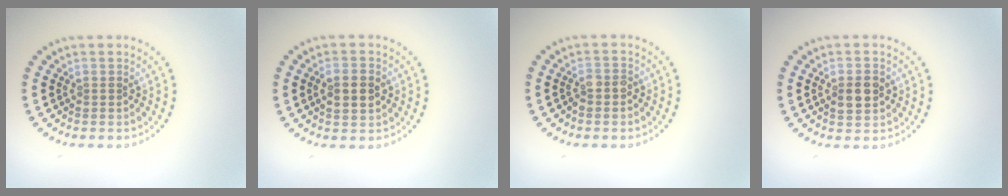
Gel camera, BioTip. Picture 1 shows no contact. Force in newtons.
{"total": 2.9, "press": 2.9, "slide": 0.1}
{"total": 1.7, "press": 1.6, "slide": 0.7}
{"total": 2.7, "press": 2.7, "slide": 0.0}